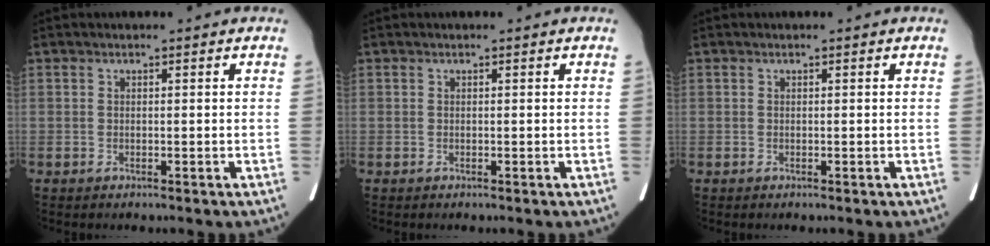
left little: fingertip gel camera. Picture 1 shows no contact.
{"total": 0.0}
{"total": 0.0}